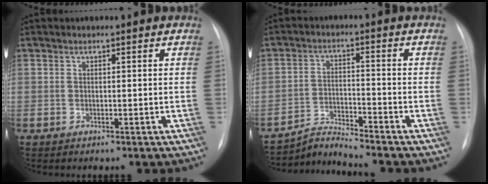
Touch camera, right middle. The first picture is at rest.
{"total": 4.9, "force": [-4.5, -1.6, -1.1], "torque": [0.008, -0.012, -0.082]}